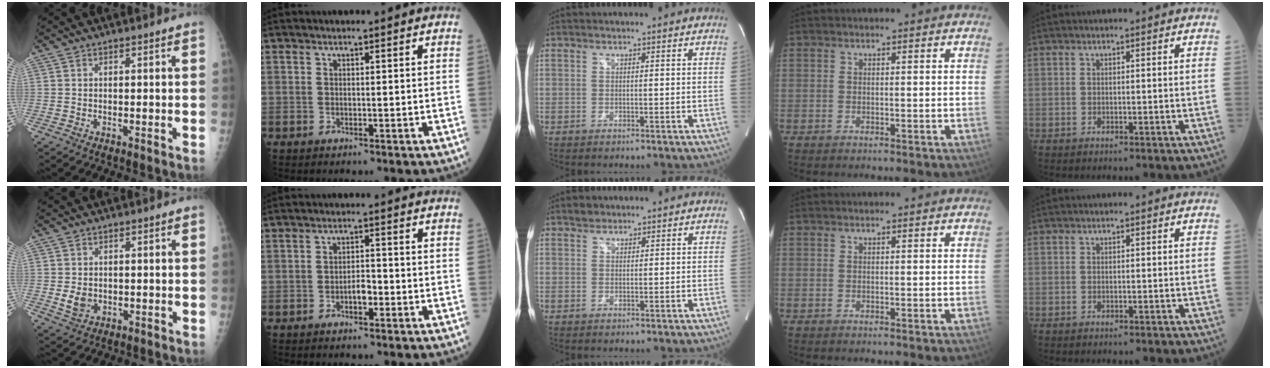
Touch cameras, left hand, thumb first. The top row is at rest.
{"thumb": {"total": 3.4, "force": [-0.3, 2.7, 2.0], "torque": [-0.027, -0.003, 0.003]}, "index": {"total": 2.4, "force": [-1.3, 0.9, 1.8], "torque": [-0.025, 0.002, -0.026]}, "middle": {"total": 1.6, "force": [1.3, 0.9, 0.2], "torque": [-0.005, 0.004, 0.021]}}